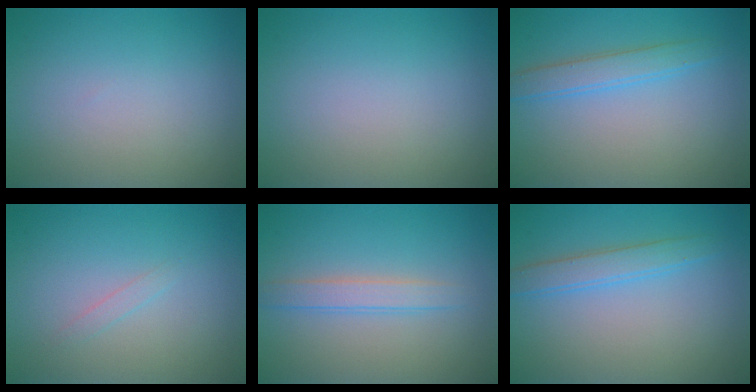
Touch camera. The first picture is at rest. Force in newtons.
{"total": 0.0}
{"total": 2.5, "press": 2.5, "slide": 0.1}
{"total": 0.7, "press": 0.7, "slide": 0.0}
{"total": 2.1, "press": 2.1, "slide": 0.1}
{"total": 2.5, "press": 2.5, "slide": 0.1}